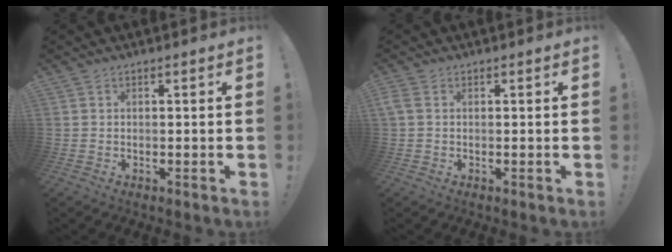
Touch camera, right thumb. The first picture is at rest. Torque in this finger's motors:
{"motor_torque": [-0.02, -0.04, 0.21, 0.08, 0.01]}